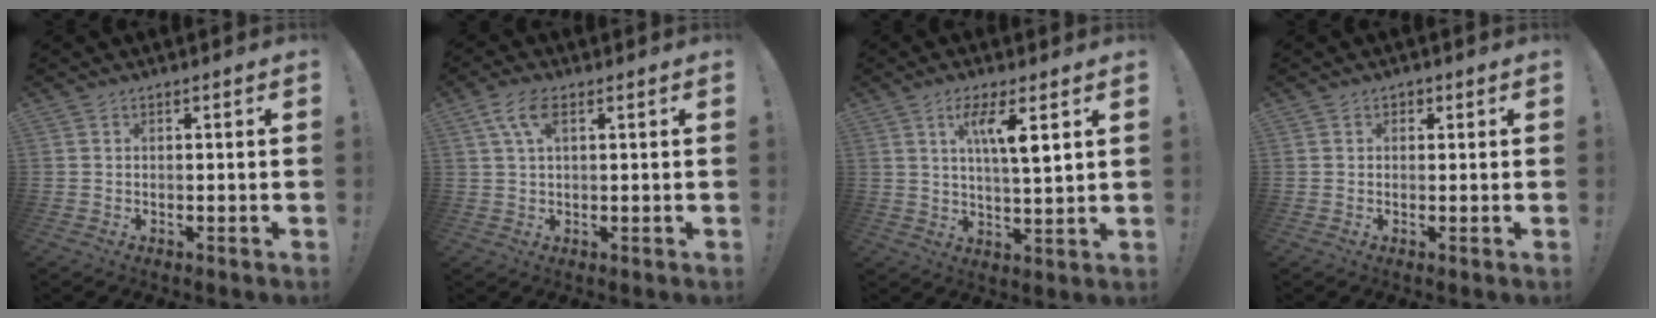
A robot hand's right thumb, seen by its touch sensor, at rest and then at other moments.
{"total": 5.9, "force": [2.3, 2.8, 4.6], "torque": [-0.089, 0.006, 0.045]}
{"total": 9.0, "force": [4.2, 1.2, 7.9], "torque": [-0.135, -0.017, 0.062]}
{"total": 1.4, "force": [0.3, 1.3, 0.5], "torque": [-0.007, 0.003, 0.005]}